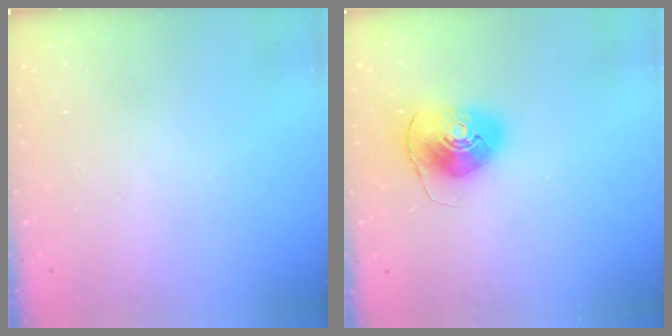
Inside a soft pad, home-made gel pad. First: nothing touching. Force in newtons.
{"total": 8.4, "press": 8.3, "slide": 1.5}